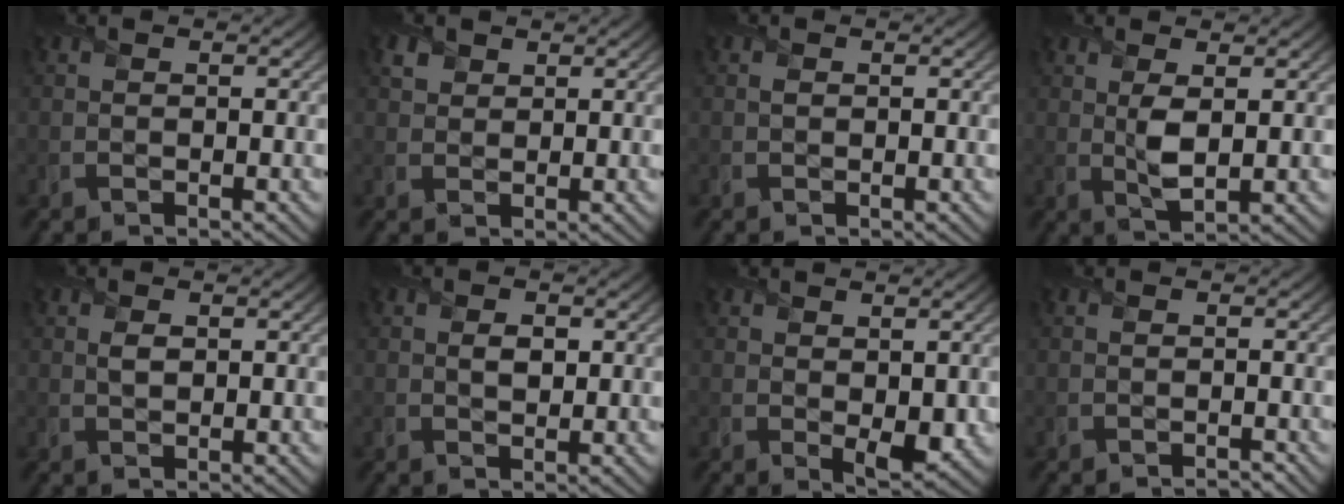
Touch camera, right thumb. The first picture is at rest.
{"total": 1.8, "force": [1.2, 1.2, 0.5], "torque": [-0.015, 0.004, 0.022]}
{"total": 0.0}
{"total": 3.2, "force": [0.7, 1.2, 2.9], "torque": [-0.067, -0.003, 0.018]}
{"total": 1.3, "force": [0.4, 0.7, 1.0], "torque": [-0.026, 0.001, 0.006]}
{"total": 1.8, "force": [0.4, 1.1, 1.4], "torque": [-0.031, -0.003, 0.004]}
{"total": 3.1, "force": [0.2, 1.7, 2.6], "torque": [-0.045, -0.013, 0.009]}
{"total": 0.6, "force": [-0.6, 0.0, 0.2], "torque": [-0.005, 0.002, -0.011]}